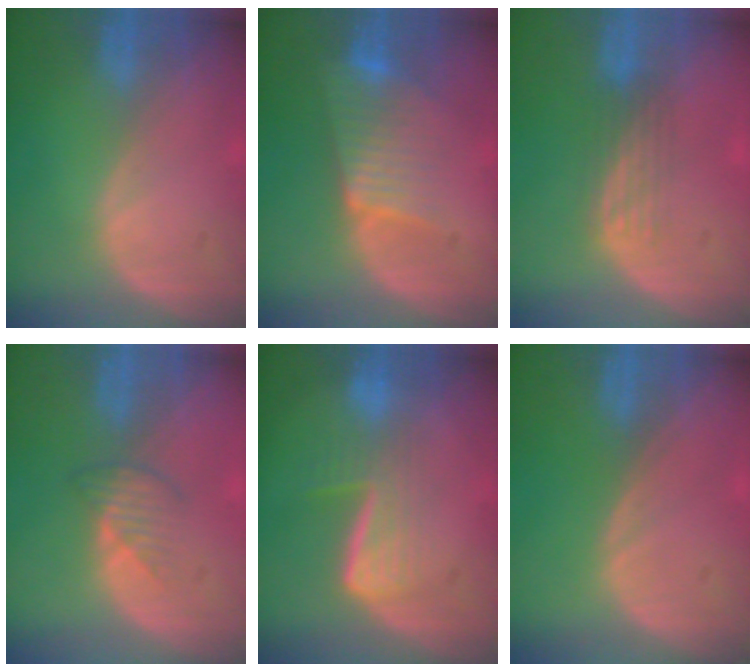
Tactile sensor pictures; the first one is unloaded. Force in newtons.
{"total": 7.0, "press": 6.3, "slide": 3.1}
{"total": 2.9, "press": 2.7, "slide": 1.2}
{"total": 2.5, "press": 2.5, "slide": 0.4}
{"total": 6.7, "press": 5.7, "slide": 3.6}
{"total": 0.0}